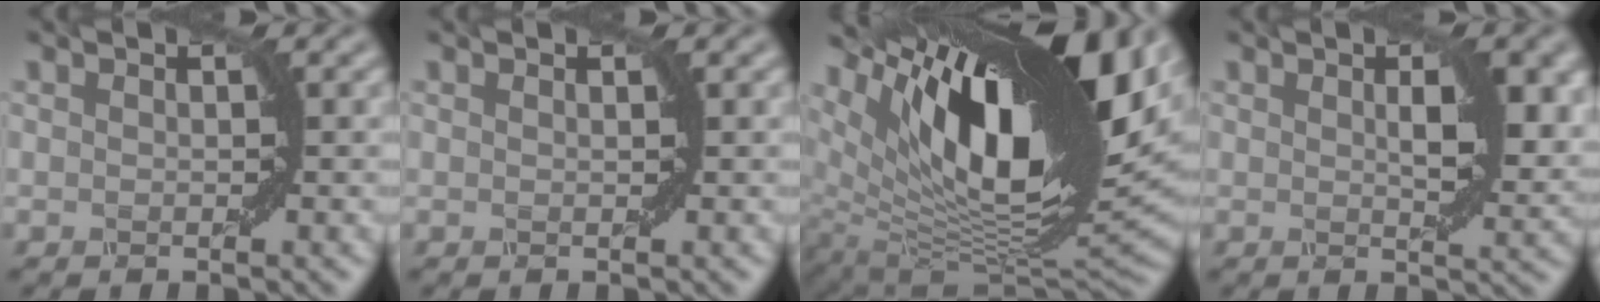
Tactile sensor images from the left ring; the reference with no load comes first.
{"total": 0.0}
{"total": 17.1, "force": [6.8, 7.0, 14.1], "torque": [-0.243, 0.010, 0.113]}
{"total": 4.4, "force": [1.2, 1.4, 4.0], "torque": [-0.057, 0.000, 0.023]}